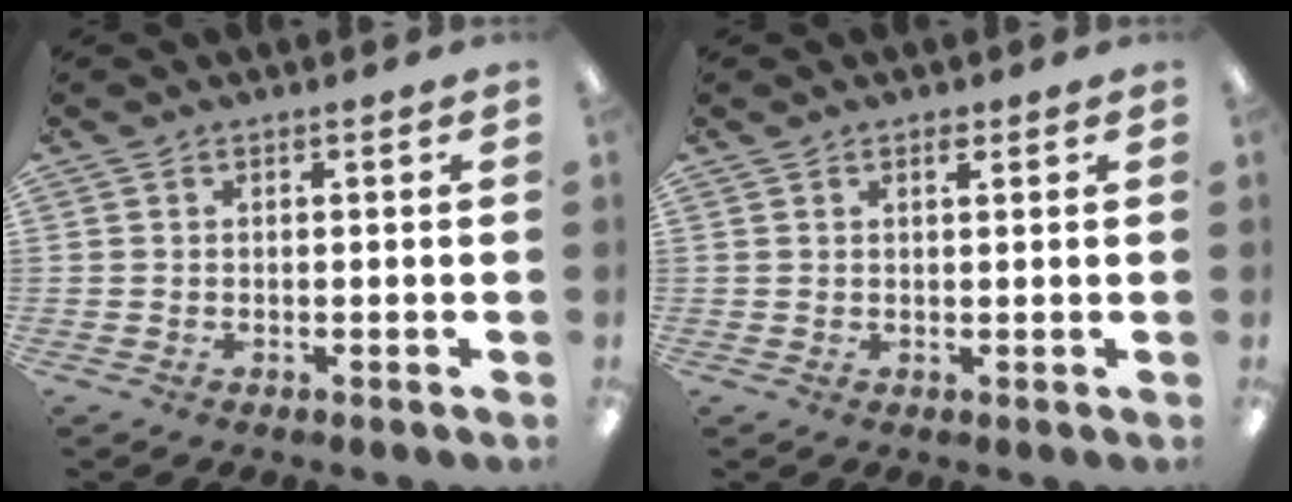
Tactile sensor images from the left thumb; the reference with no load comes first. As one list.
[{"total": 1.2, "force": [1.0, 0.4, 0.6], "torque": [-0.005, -0.003, 0.017]}]